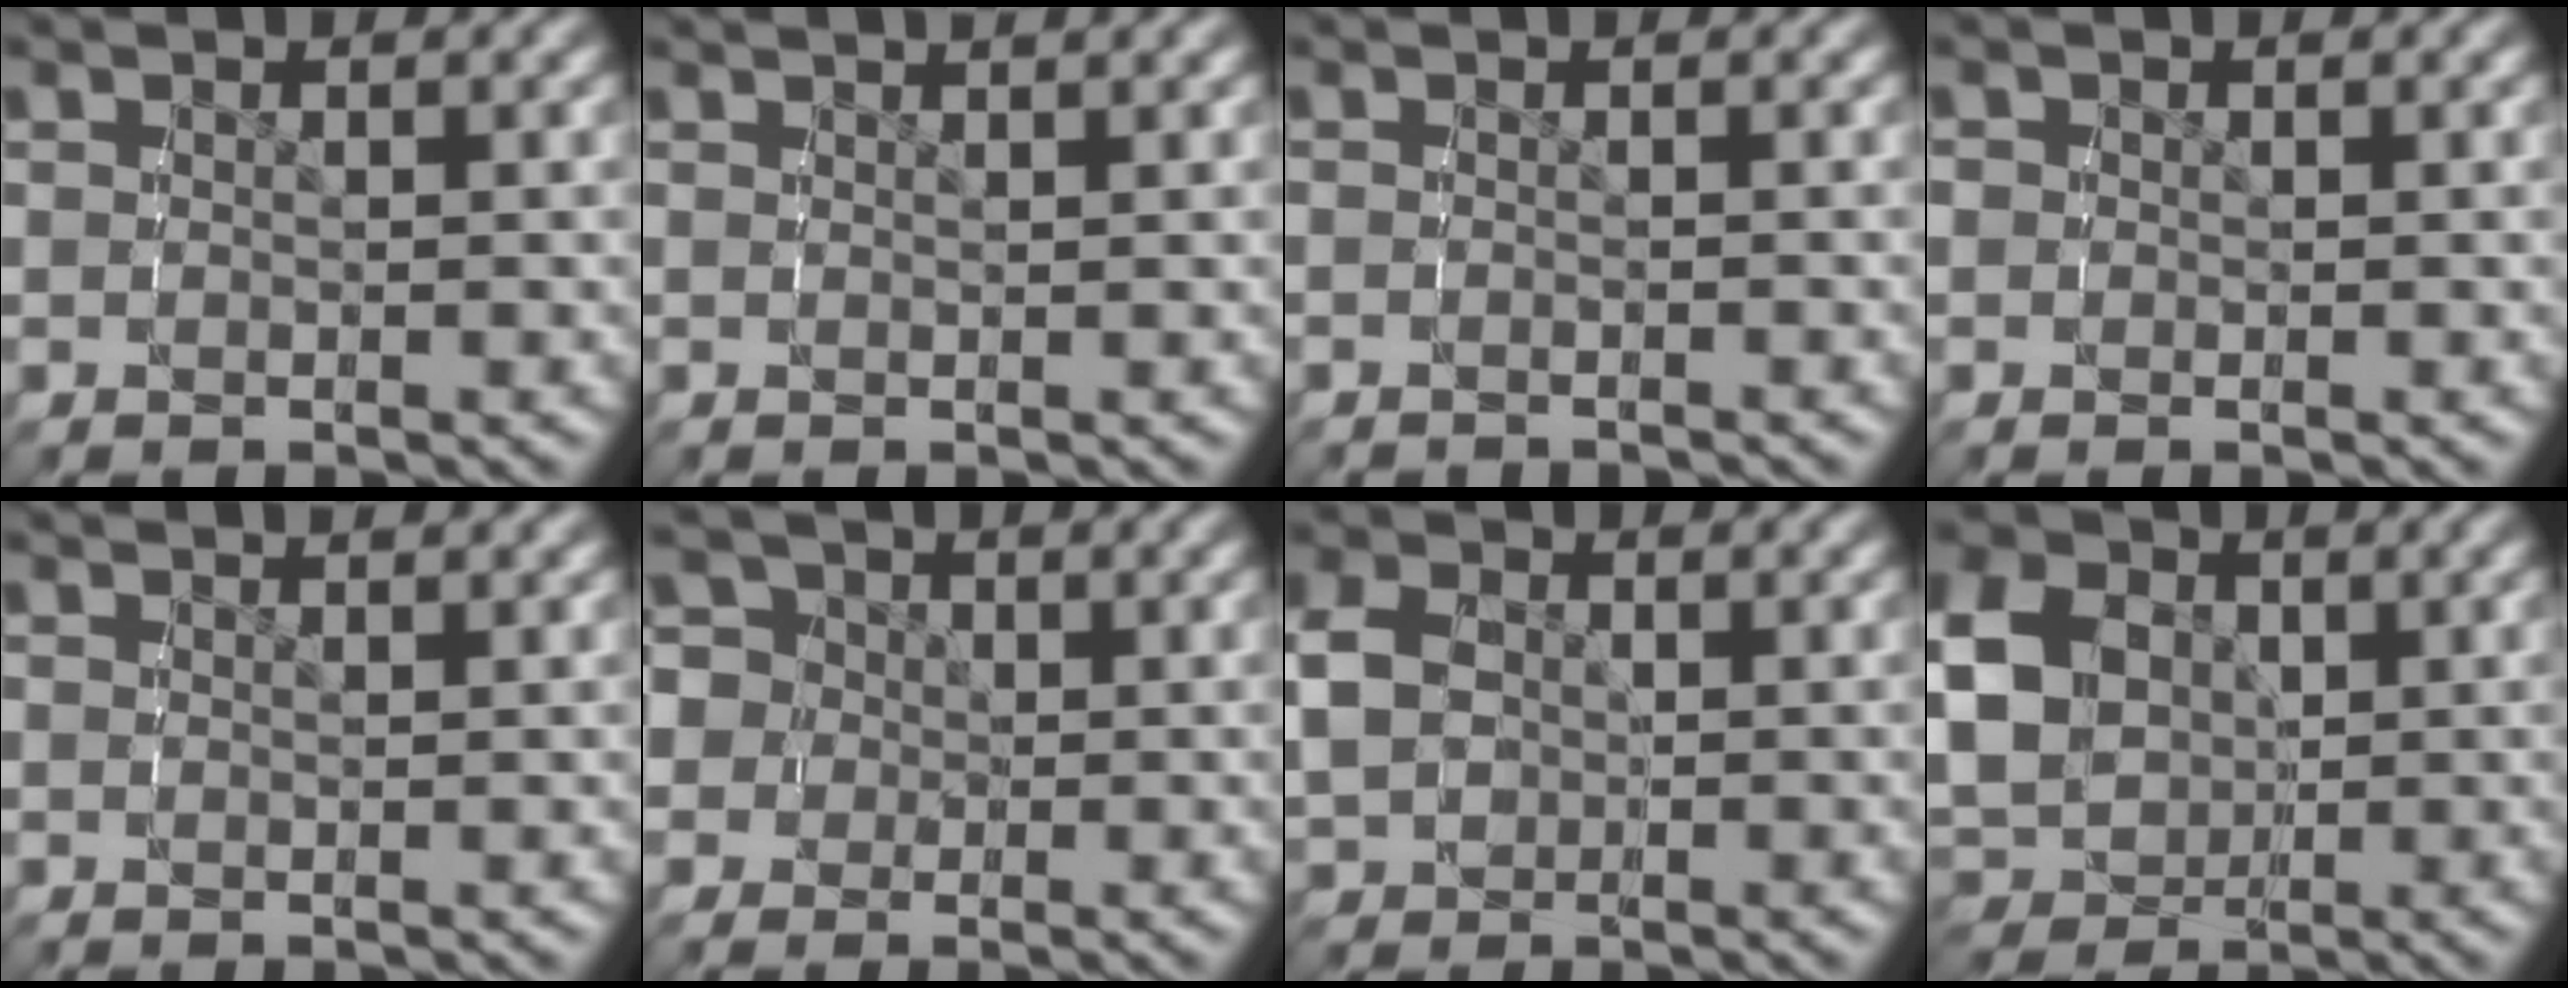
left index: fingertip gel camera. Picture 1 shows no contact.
{"total": 1.5, "force": [1.4, -0.3, 0.5], "torque": [-0.003, 0.004, 0.020]}
{"total": 1.5, "force": [-1.4, -0.3, -0.3], "torque": [0.003, -0.002, -0.028]}
{"total": 0.6, "force": [-0.1, 0.6, 0.0], "torque": [-0.008, -0.003, -0.001]}
{"total": 1.2, "force": [1.1, -0.3, 0.2], "torque": [0.002, 0.003, 0.017]}
{"total": 9.5, "force": [0.1, 8.8, 3.6], "torque": [-0.103, -0.027, -0.009]}
{"total": 4.6, "force": [-0.5, 3.9, 2.4], "torque": [-0.069, -0.019, -0.004]}
{"total": 9.6, "force": [-0.1, 8.1, 5.2], "torque": [-0.128, -0.031, 0.001]}